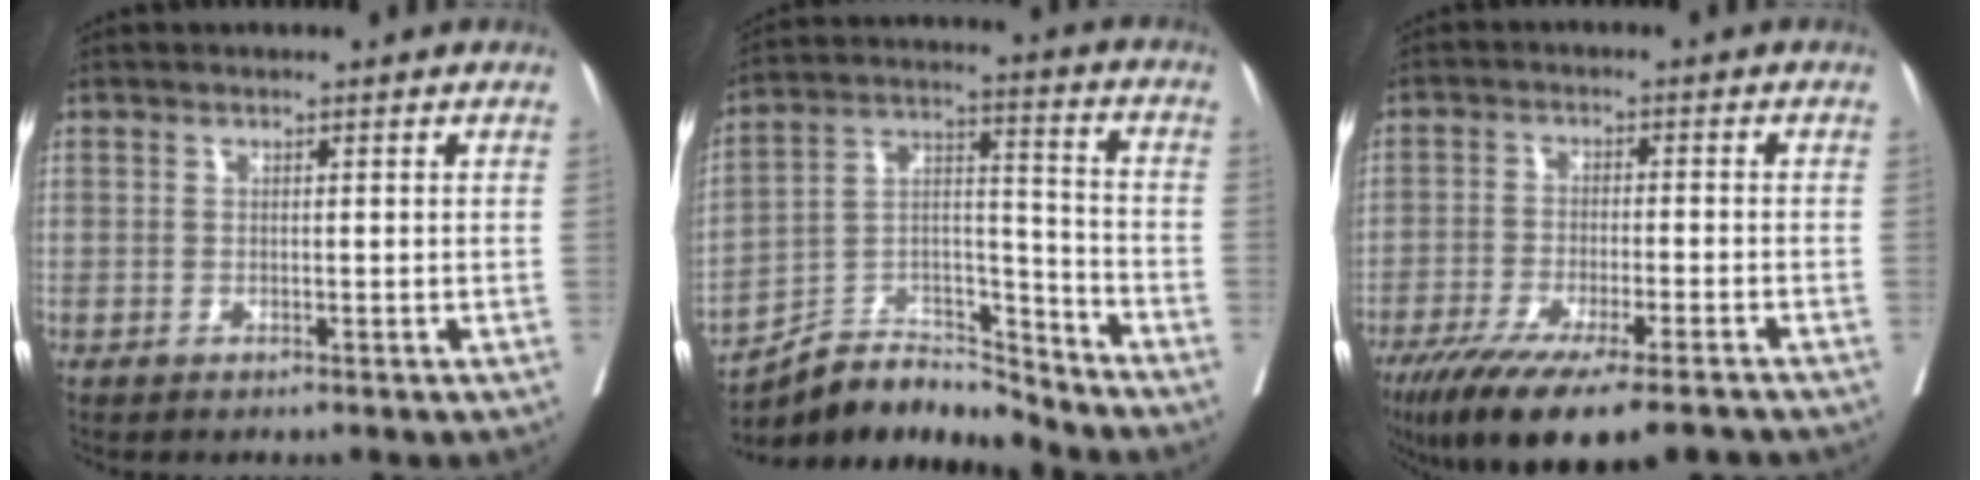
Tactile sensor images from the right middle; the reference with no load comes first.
{"total": 12.9, "force": [-12.7, 1.3, 1.8], "torque": [-0.026, 0.042, -0.231]}
{"total": 16.4, "force": [-12.7, 1.8, 10.2], "torque": [-0.146, -0.038, -0.199]}